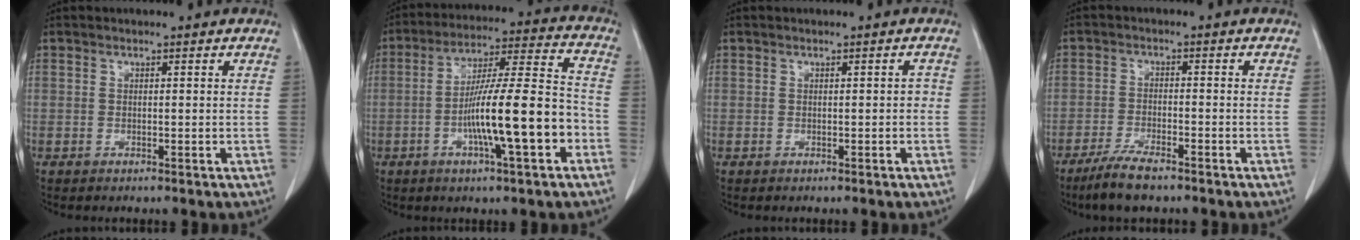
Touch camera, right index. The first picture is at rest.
{"total": 15.4, "force": [-4.8, 1.3, 14.6], "torque": [-0.246, 0.007, -0.079]}
{"total": 0.8, "force": [-0.2, 0.5, 0.7], "torque": [-0.005, 0.003, -0.003]}
{"total": 6.2, "force": [-4.7, 1.0, 3.8], "torque": [-0.076, -0.013, -0.084]}